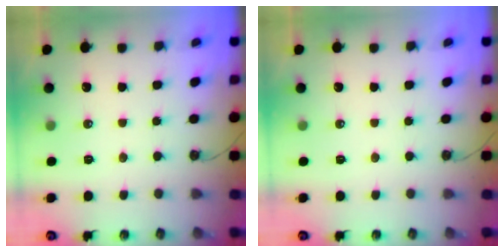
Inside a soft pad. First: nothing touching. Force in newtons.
{"total": 0.0}